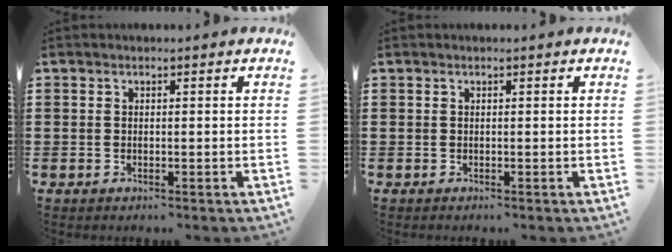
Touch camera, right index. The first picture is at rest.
{"total": 0.0}